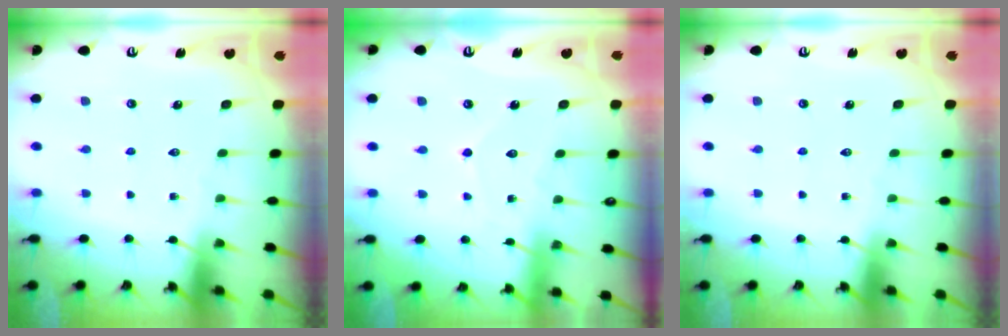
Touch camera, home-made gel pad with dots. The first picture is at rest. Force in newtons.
{"total": 3.0, "press": 3.0, "slide": 0.3}
{"total": 0.0}